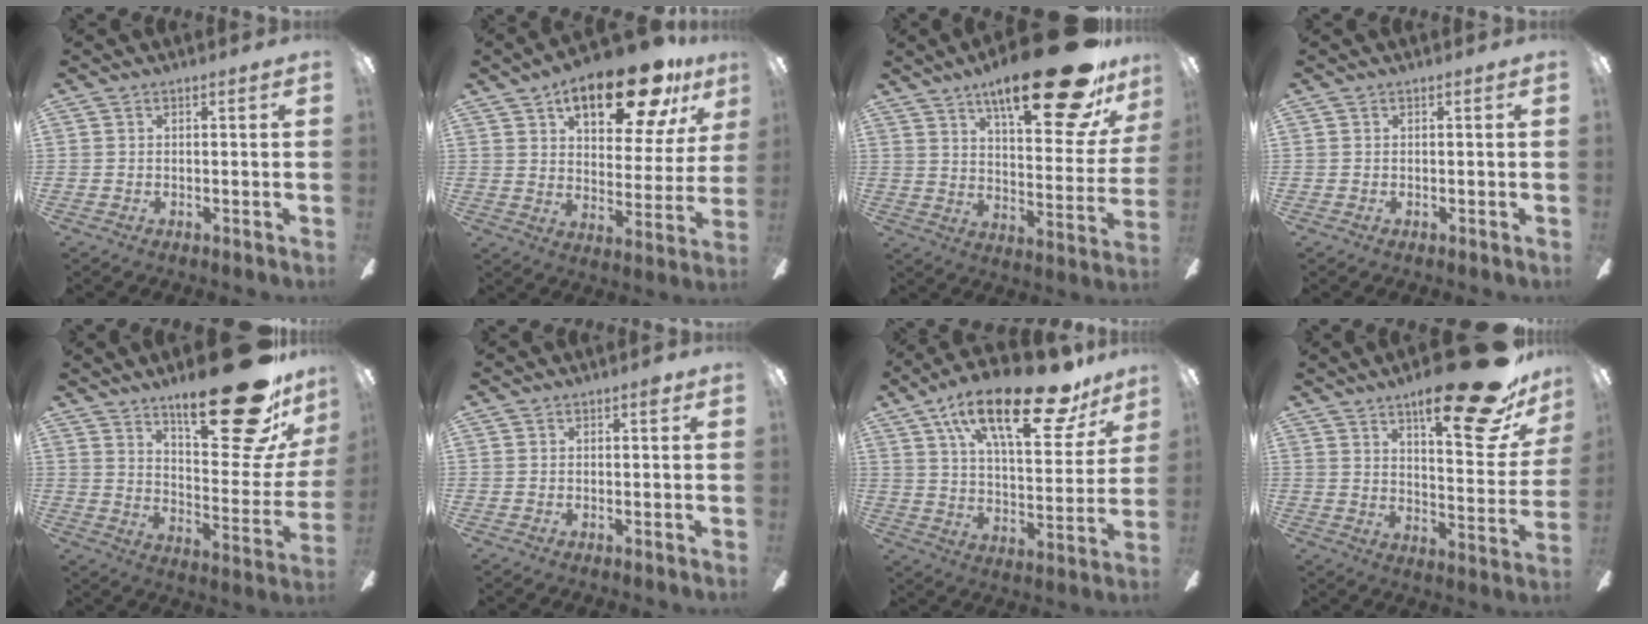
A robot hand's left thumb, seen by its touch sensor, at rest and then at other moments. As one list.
[{"total": 20.4, "force": [12.9, 8.1, 13.6], "torque": [-0.194, -0.066, 0.204]}, {"total": 27.1, "force": [17.7, 7.6, 19.0], "torque": [-0.278, -0.106, 0.279]}, {"total": 0.0}, {"total": 29.1, "force": [18.4, 9.1, 20.5], "torque": [-0.287, -0.116, 0.296]}, {"total": 1.0, "force": [0.6, 0.4, 0.7], "torque": [-0.008, 0.000, 0.008]}, {"total": 26.4, "force": [16.1, 9.6, 18.6], "torque": [-0.292, -0.086, 0.260]}, {"total": 23.7, "force": [15.4, 6.3, 16.9], "torque": [-0.237, -0.099, 0.240]}]